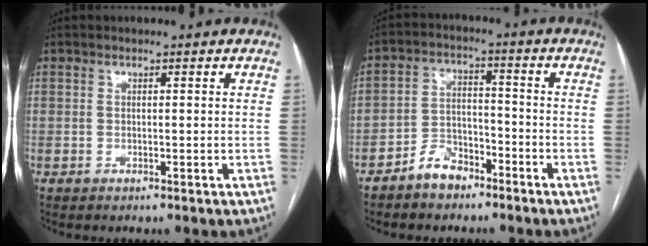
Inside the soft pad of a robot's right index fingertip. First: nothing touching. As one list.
[{"total": 5.6, "force": [-4.1, 3.2, 2.0], "torque": [-0.036, 0.013, -0.075]}]